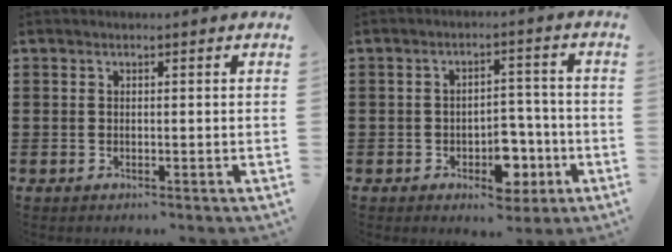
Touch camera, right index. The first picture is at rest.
{"total": 7.0, "force": [-3.2, 3.8, 4.9], "torque": [-0.060, 0.009, -0.056]}